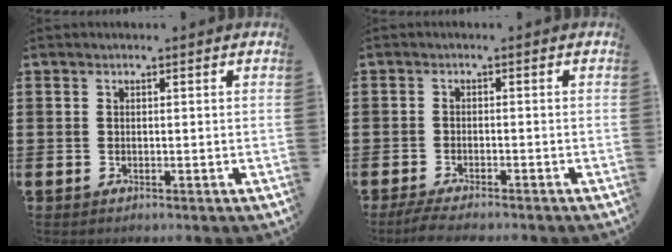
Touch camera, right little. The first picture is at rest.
{"total": 2.0, "force": [-1.8, 0.0, 0.9], "torque": [-0.014, 0.004, -0.033]}